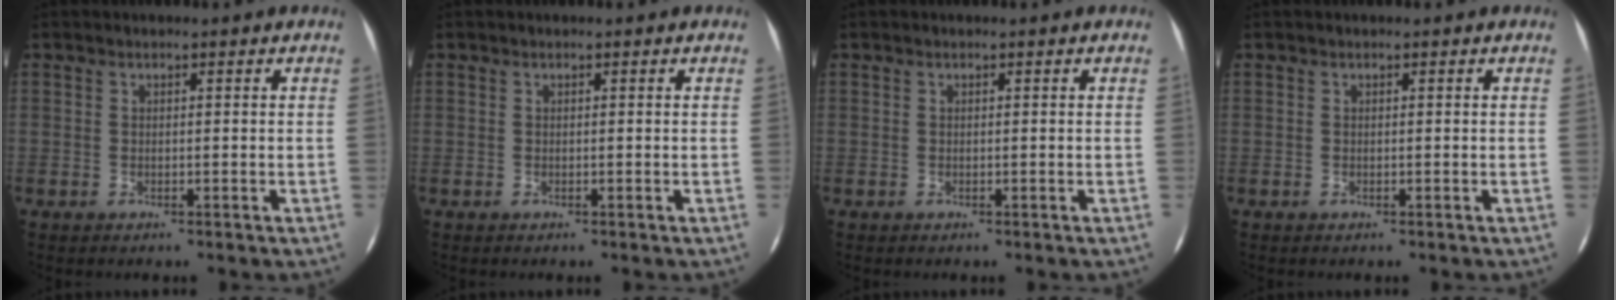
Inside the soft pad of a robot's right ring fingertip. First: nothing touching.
{"total": 0.0}
{"total": 0.0}
{"total": 0.0}